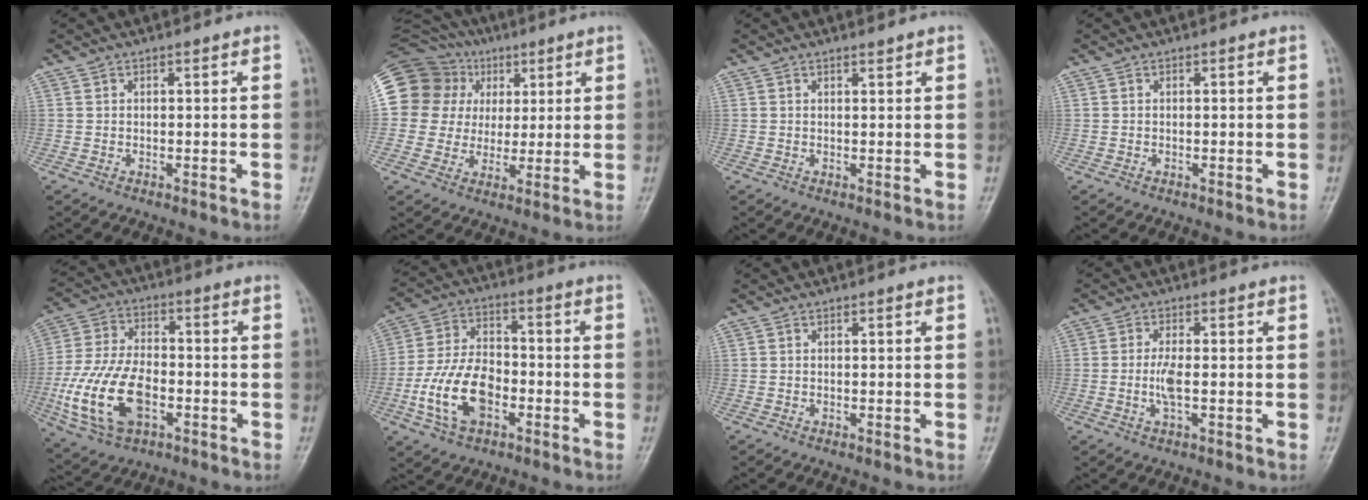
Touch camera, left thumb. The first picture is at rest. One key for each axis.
{"total": 21.7, "fx": 6.2, "fy": 19.5, "fz": 7.2, "tx": -0.155, "ty": 0.063, "tz": 0.125}
{"total": 0.8, "fx": 0.7, "fy": 0.1, "fz": 0.2, "tx": -0.002, "ty": -0.007, "tz": 0.012}
{"total": 0.0}
{"total": 16.7, "fx": -4.8, "fy": 9.8, "fz": 12.7, "tx": -0.252, "ty": 0.012, "tz": -0.087}
{"total": 13.4, "fx": -4.4, "fy": 8.2, "fz": 9.7, "tx": -0.184, "ty": 0.025, "tz": -0.085}
{"total": 0.0}
{"total": 3.8, "fx": -0.6, "fy": 1.2, "fz": 3.6, "tx": -0.081, "ty": -0.002, "tz": -0.014}